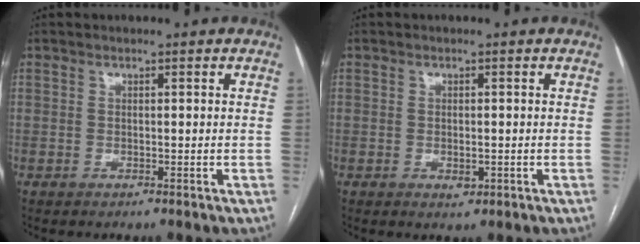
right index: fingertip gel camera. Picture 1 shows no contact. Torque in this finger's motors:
{"motor_torque": [-0.02, -0.03, 0.01, 0.01]}